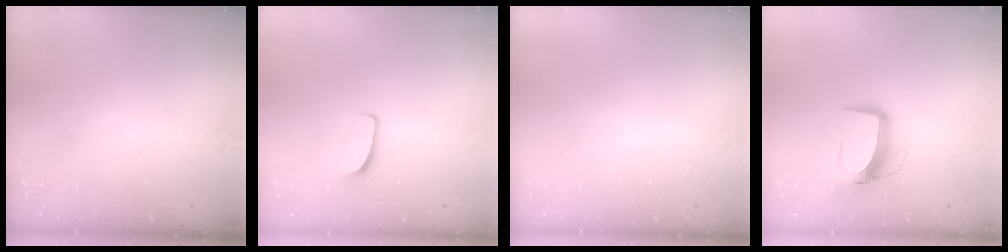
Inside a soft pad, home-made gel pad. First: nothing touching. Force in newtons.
{"total": 5.8, "press": 5.8, "slide": 0.5}
{"total": 0.0}
{"total": 12.1, "press": 12.0, "slide": 1.4}